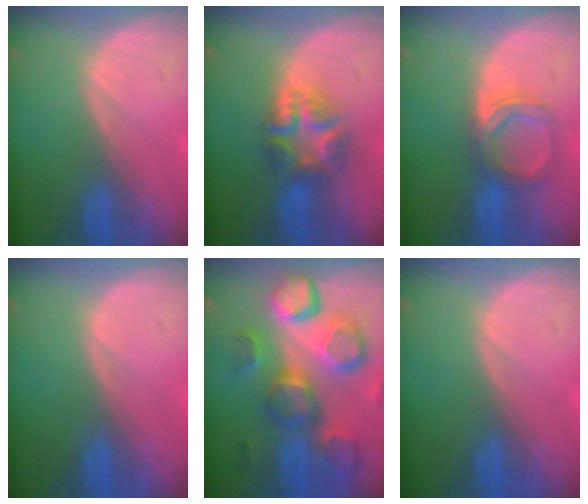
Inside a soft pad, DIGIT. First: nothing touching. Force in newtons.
{"total": 7.1, "press": 6.3, "slide": 3.2}
{"total": 5.3, "press": 4.9, "slide": 1.9}
{"total": 0.0}
{"total": 13.0, "press": 11.3, "slide": 6.5}
{"total": 0.0}